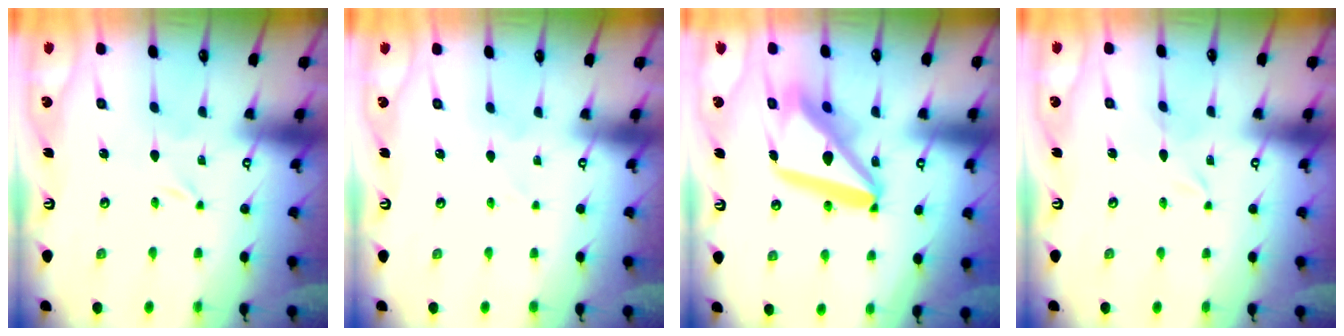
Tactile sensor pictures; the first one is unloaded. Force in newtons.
{"total": 0.9, "press": 0.9, "slide": 0.2}
{"total": 19.1, "press": 19.0, "slide": 2.2}
{"total": 1.3, "press": 1.3, "slide": 0.1}